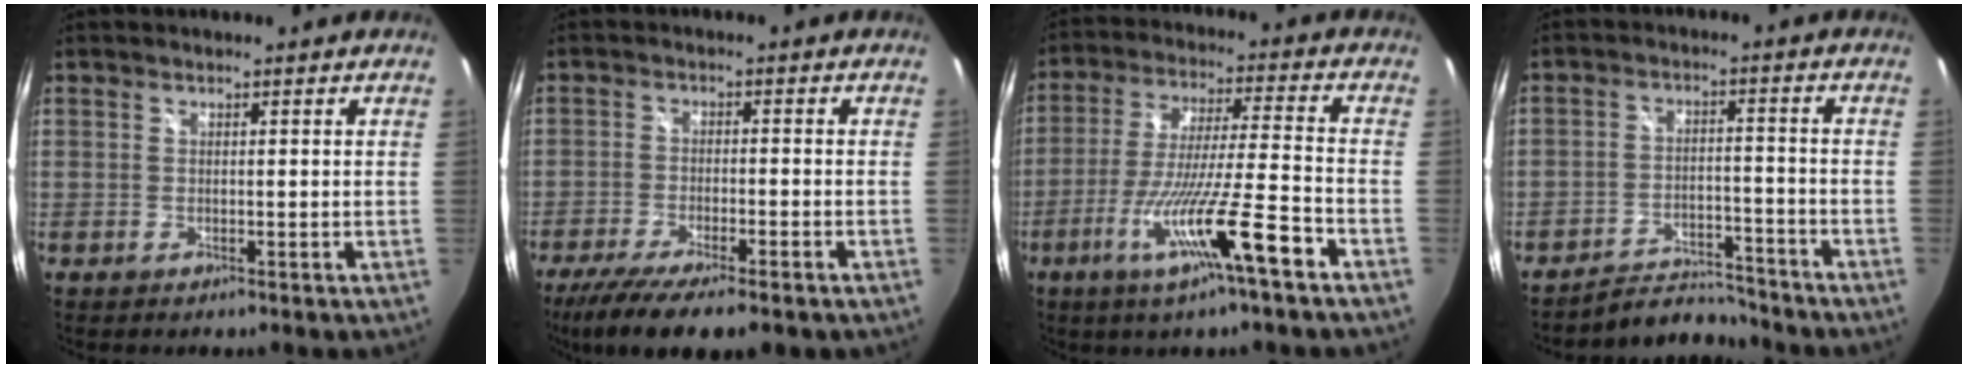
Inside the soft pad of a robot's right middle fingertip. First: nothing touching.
{"total": 13.1, "force": [-9.7, 3.0, 8.3], "torque": [-0.172, -0.047, -0.156]}
{"total": 14.3, "force": [-7.6, -0.5, 12.1], "torque": [-0.232, -0.024, -0.133]}
{"total": 6.8, "force": [-6.7, 1.0, -0.3], "torque": [-0.017, 0.018, -0.108]}